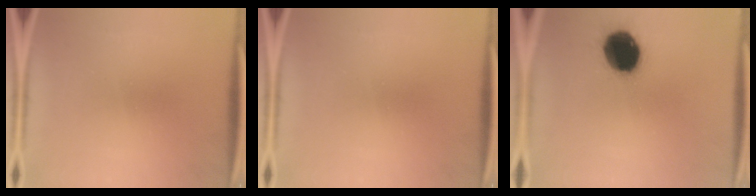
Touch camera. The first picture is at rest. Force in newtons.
{"total": 0.0}
{"total": 16.8}